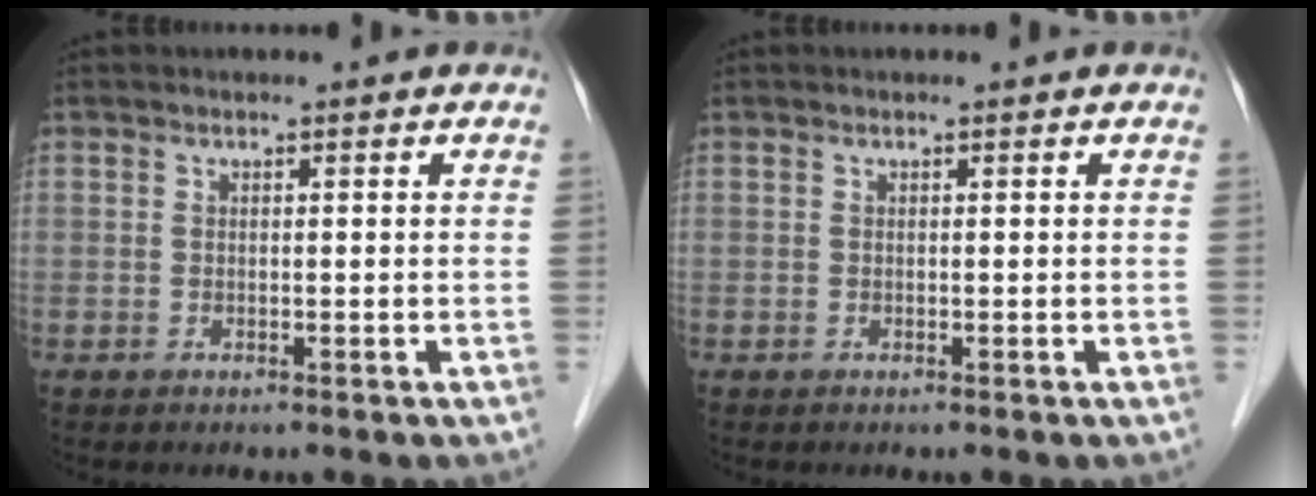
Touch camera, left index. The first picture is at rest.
{"total": 0.0}